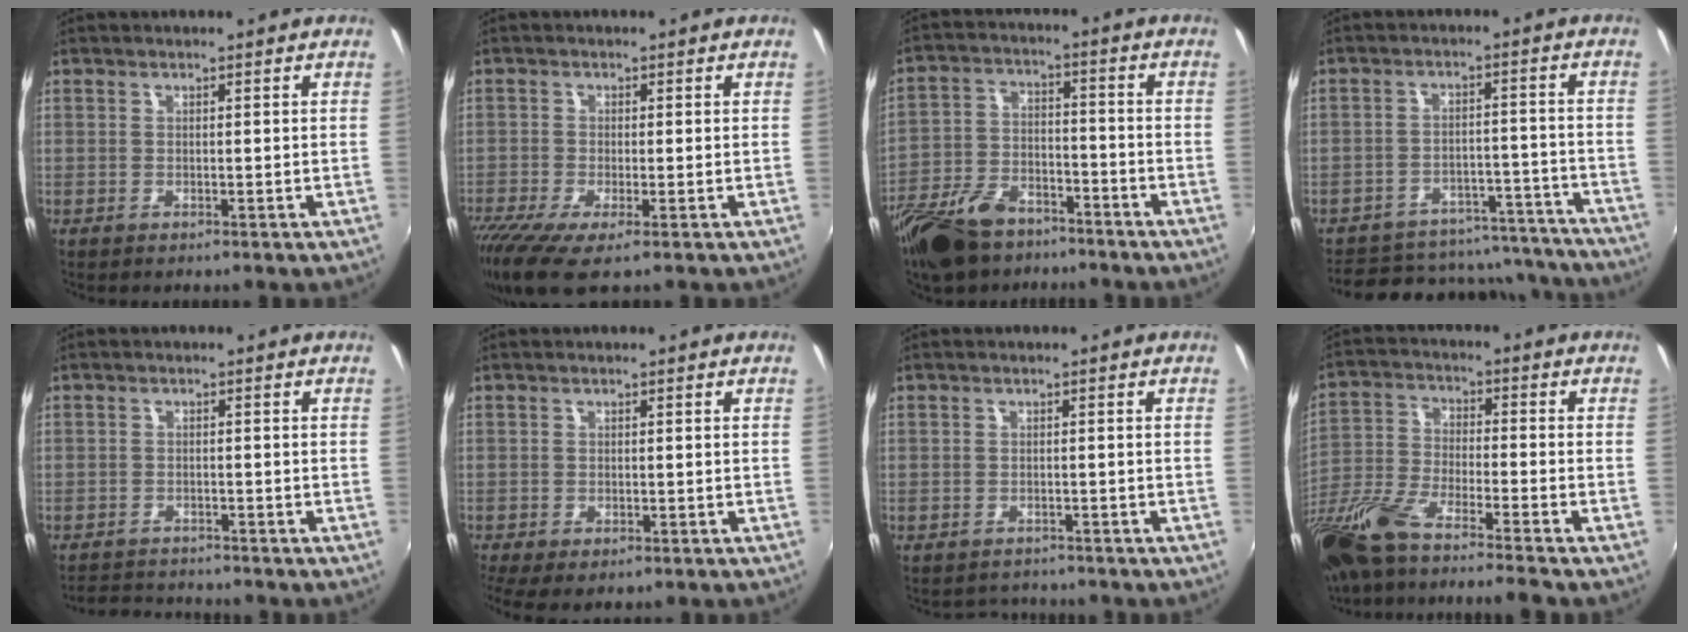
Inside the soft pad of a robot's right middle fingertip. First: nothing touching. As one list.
[{"total": 8.0, "force": [-4.7, 1.7, 6.2], "torque": [-0.141, -0.039, -0.088]}, {"total": 15.5, "force": [-11.4, 7.3, 7.4], "torque": [-0.172, -0.013, -0.205]}, {"total": 21.2, "force": [-18.2, 8.7, 6.6], "torque": [-0.135, 0.046, -0.207]}, {"total": 4.6, "force": [-4.4, 1.4, 0.2], "torque": [-0.021, 0.011, -0.076]}, {"total": 6.0, "force": [-3.6, 2.8, 4.0], "torque": [-0.088, -0.028, -0.054]}, {"total": 2.8, "force": [-2.5, 1.2, -0.2], "torque": [-0.005, 0.004, -0.038]}, {"total": 18.6, "force": [-15.1, 0.8, 10.7], "torque": [-0.217, -0.059, -0.282]}]